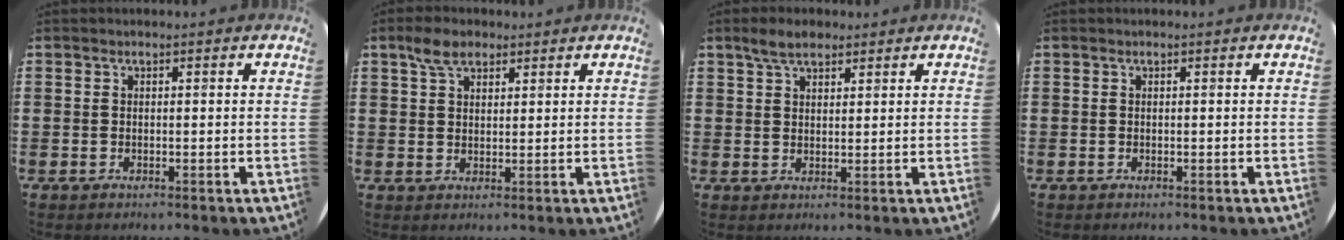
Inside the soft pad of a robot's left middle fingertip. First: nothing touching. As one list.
[{"total": 4.0, "force": [2.9, 2.1, 1.9], "torque": [-0.028, 0.001, 0.050]}, {"total": 3.5, "force": [2.9, 1.6, 1.2], "torque": [-0.013, 0.000, 0.051]}, {"total": 0.0}]